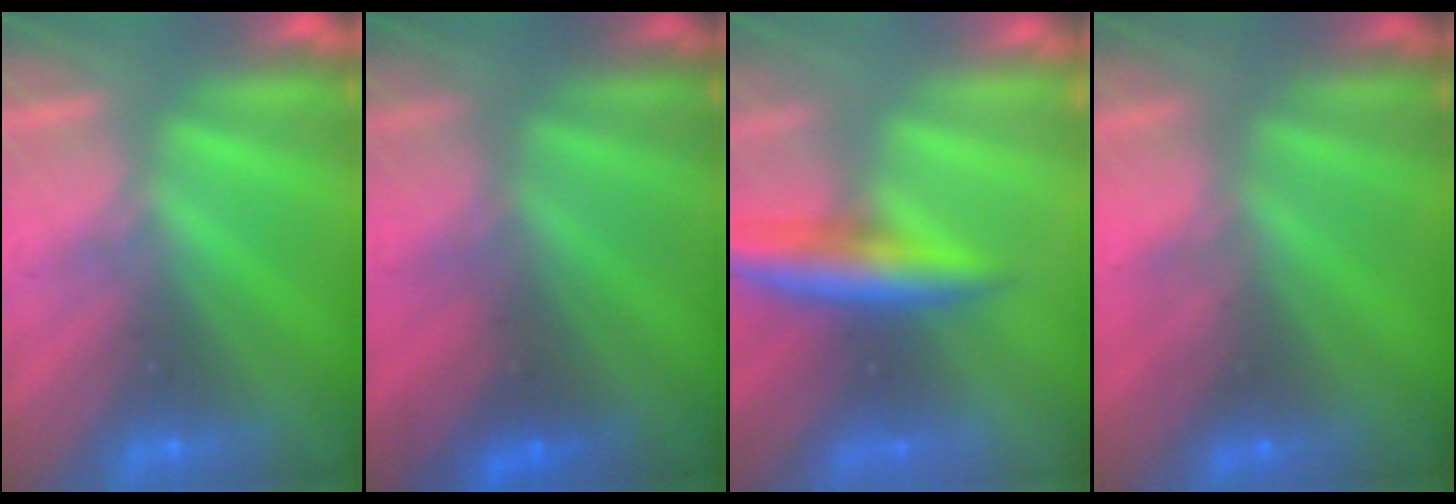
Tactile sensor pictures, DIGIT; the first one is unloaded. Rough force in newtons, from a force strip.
{"total": 1.6}
{"total": 5.9}
{"total": 2.1}